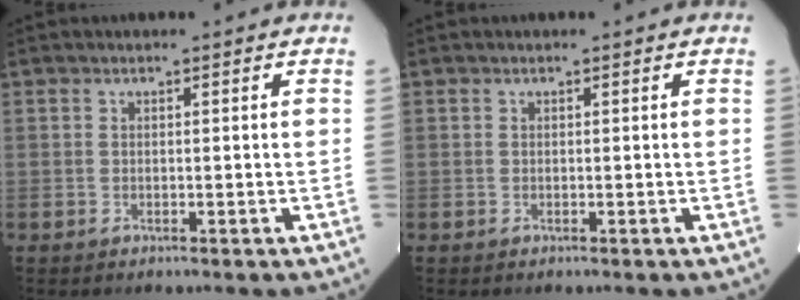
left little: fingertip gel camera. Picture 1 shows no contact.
{"total": 0.0}